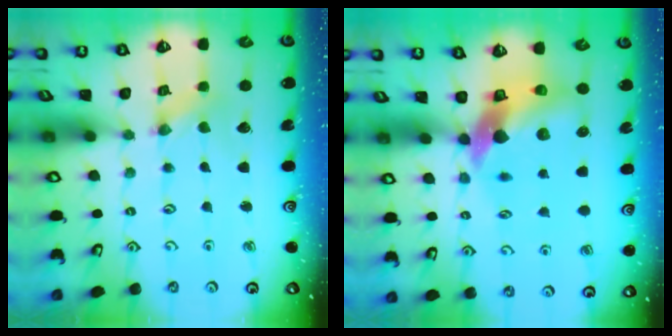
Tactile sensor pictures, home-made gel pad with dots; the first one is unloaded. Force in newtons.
{"total": 11.2, "press": 11.1, "slide": 1.7}